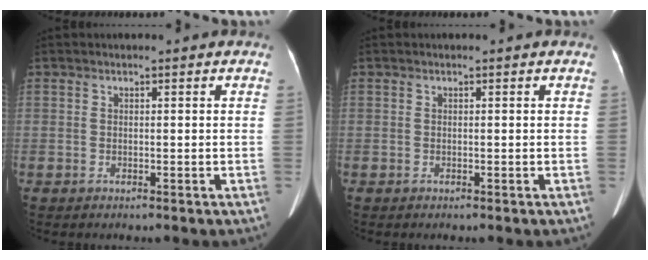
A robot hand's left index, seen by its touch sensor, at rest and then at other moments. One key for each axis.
{"total": 0.0}